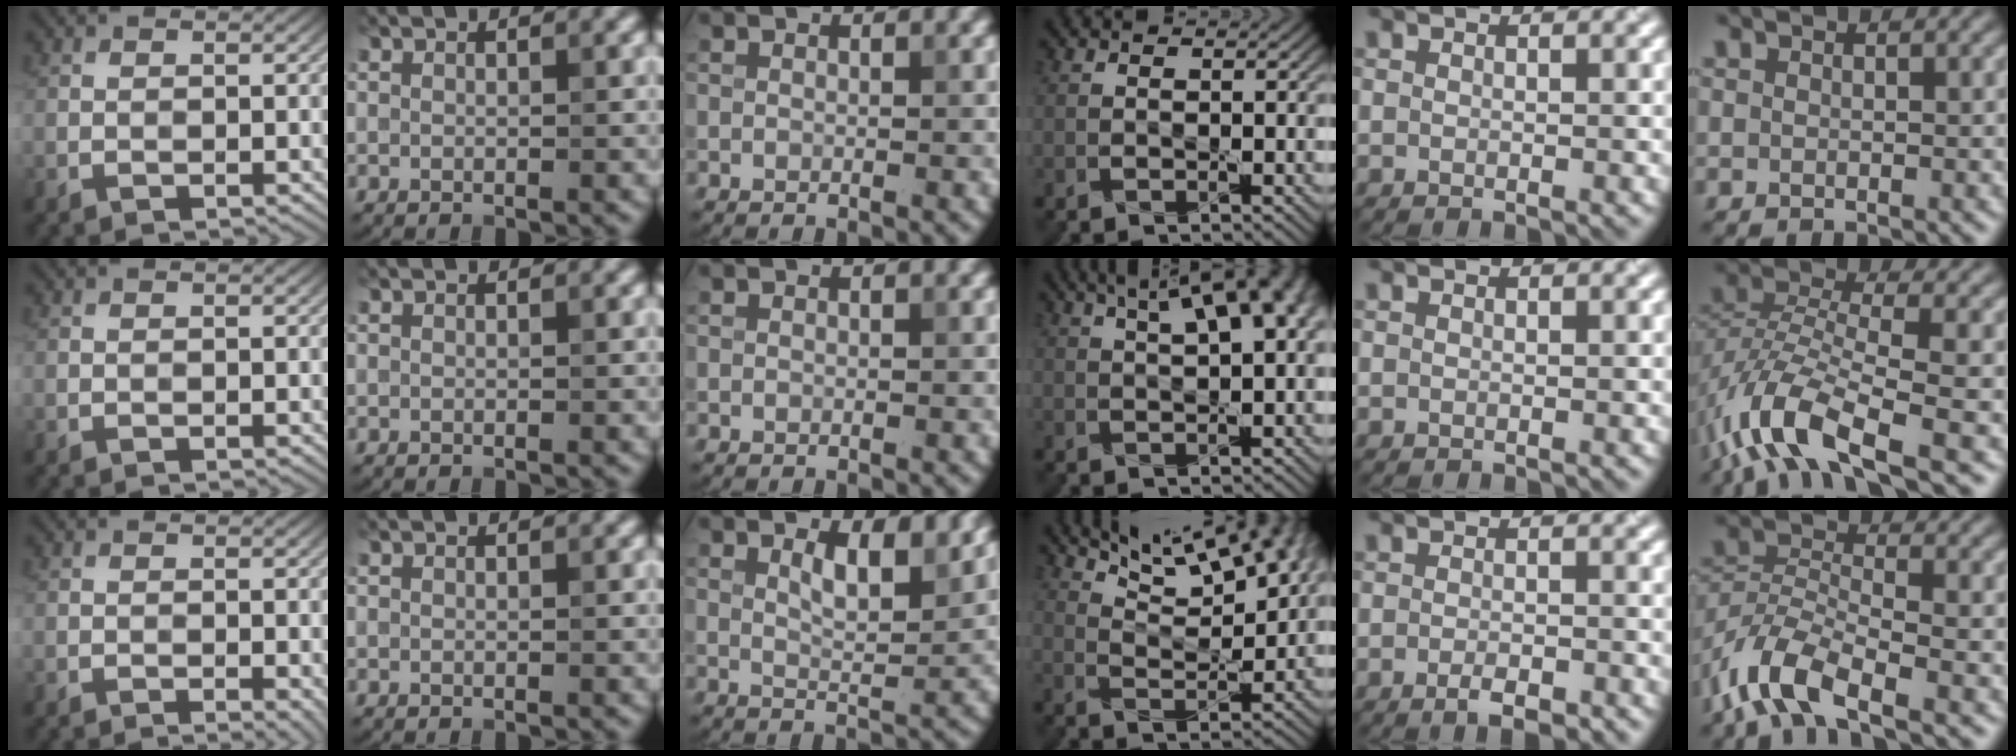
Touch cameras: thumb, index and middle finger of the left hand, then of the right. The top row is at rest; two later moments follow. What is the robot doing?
{"motion": "pour", "object": "sugar"}